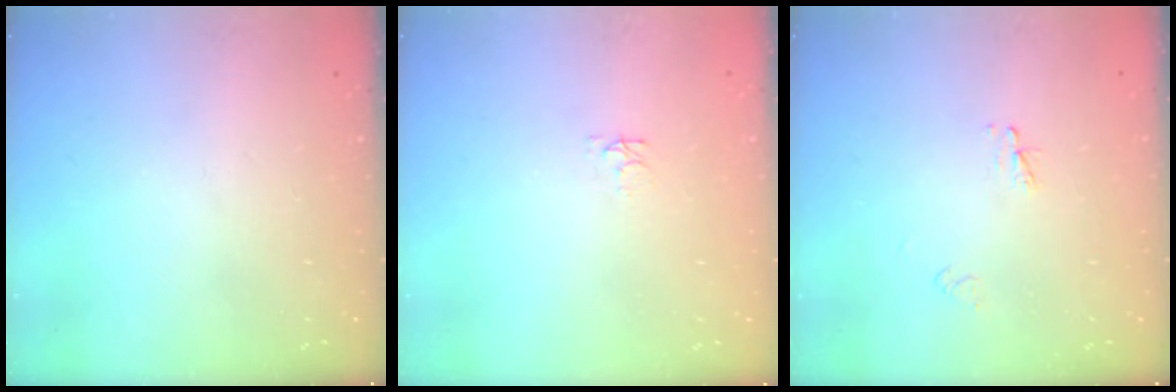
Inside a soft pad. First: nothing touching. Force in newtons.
{"total": 3.4, "press": 3.4, "slide": 0.4}
{"total": 2.3, "press": 2.2, "slide": 0.2}